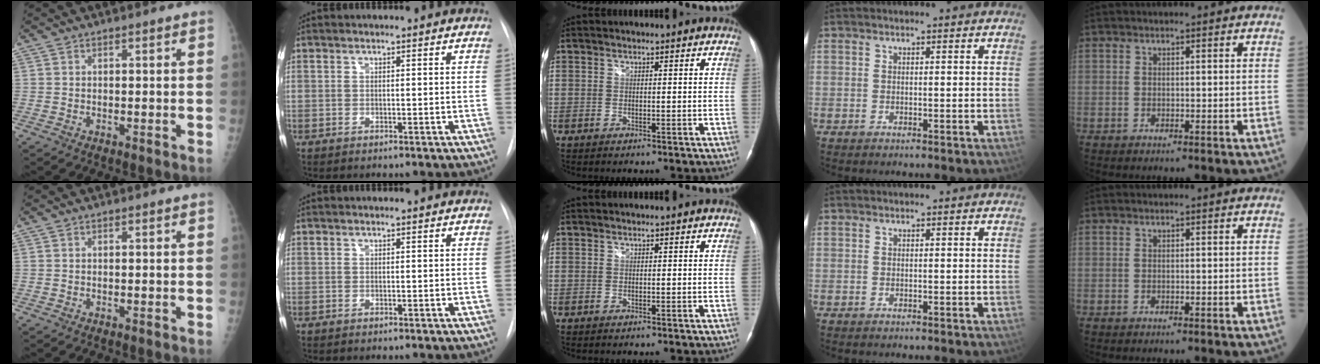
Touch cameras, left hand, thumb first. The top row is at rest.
{}